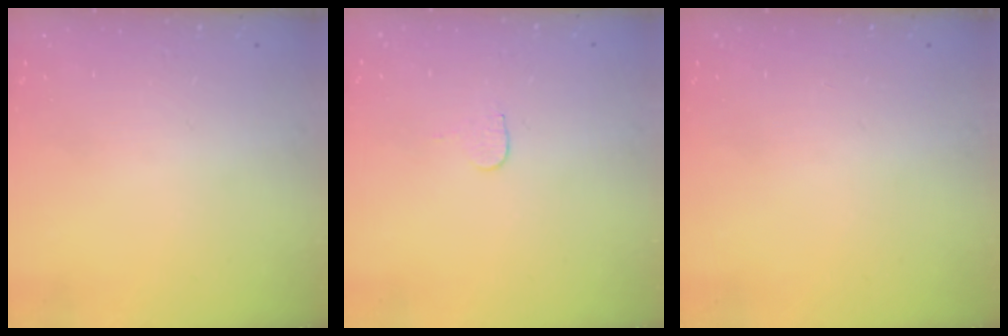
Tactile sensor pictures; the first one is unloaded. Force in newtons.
{"total": 4.9, "press": 4.9, "slide": 0.3}
{"total": 0.0}